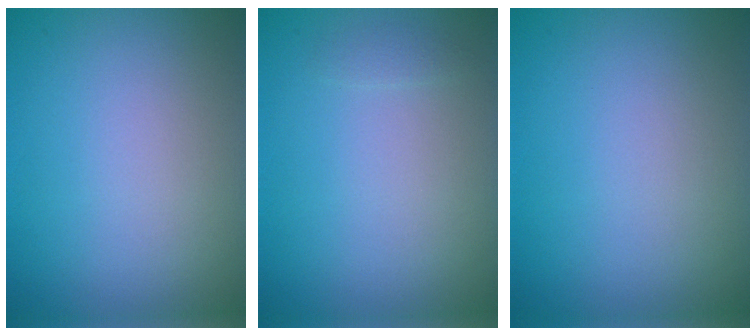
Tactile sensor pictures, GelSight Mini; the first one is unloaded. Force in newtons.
{"total": 0.6, "press": 0.6, "slide": 0.0}
{"total": 0.0}